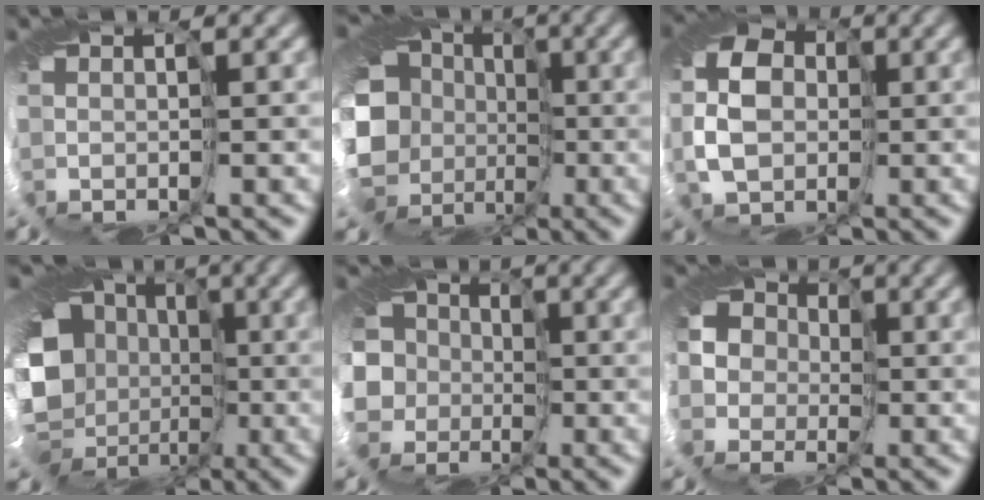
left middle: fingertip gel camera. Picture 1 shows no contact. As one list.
[{"total": 15.2, "force": [-4.5, 12.4, 7.5], "torque": [-0.141, -0.030, -0.101]}, {"total": 5.7, "force": [-1.3, 4.1, 3.8], "torque": [-0.072, -0.004, -0.046]}, {"total": 15.8, "force": [-2.9, 13.7, 7.3], "torque": [-0.153, -0.036, -0.085]}, {"total": 9.8, "force": [-2.9, 8.2, 4.4], "torque": [-0.092, -0.007, -0.098]}, {"total": 5.3, "force": [-0.1, 5.1, 1.5], "torque": [-0.019, 0.010, -0.046]}]